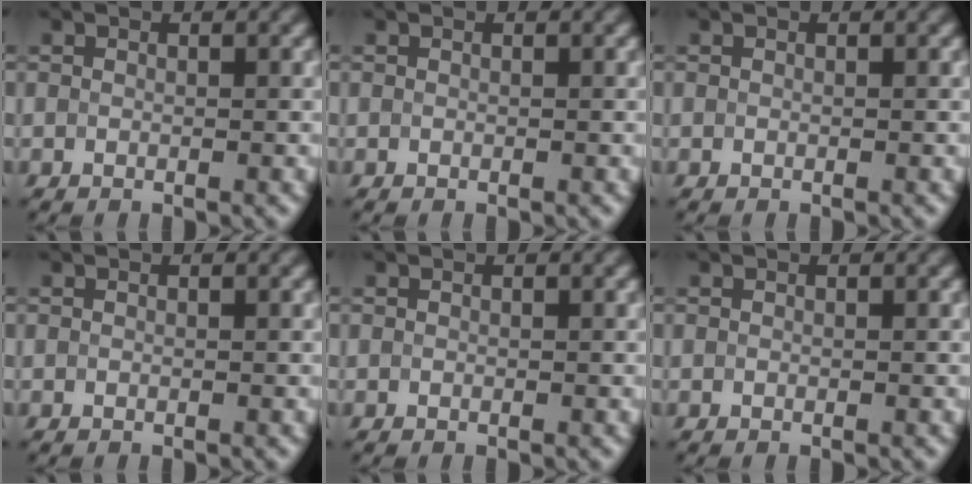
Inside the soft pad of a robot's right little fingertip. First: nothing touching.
{"total": 0.0}
{"total": 0.0}
{"total": 0.0}
{"total": 0.0}
{"total": 0.0}